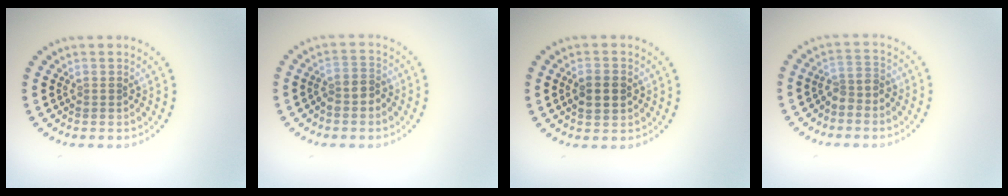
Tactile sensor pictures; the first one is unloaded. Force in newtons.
{"total": 2.2, "press": 1.9, "slide": 1.2}
{"total": 2.2, "press": 2.2, "slide": 0.1}
{"total": 2.0, "press": 1.5, "slide": 1.3}